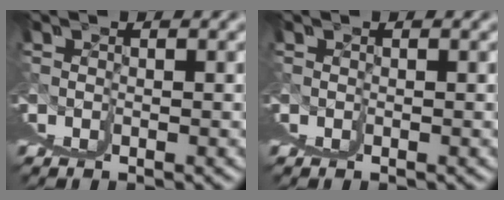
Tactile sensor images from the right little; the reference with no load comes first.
{"total": 0.0}